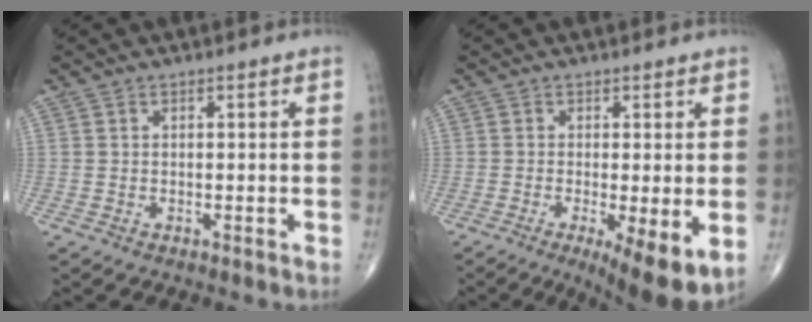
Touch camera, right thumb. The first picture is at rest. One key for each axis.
{"total": 9.8, "fx": -2.7, "fy": 2.6, "fz": 9.0, "tx": -0.136, "ty": -0.024, "tz": -0.039}